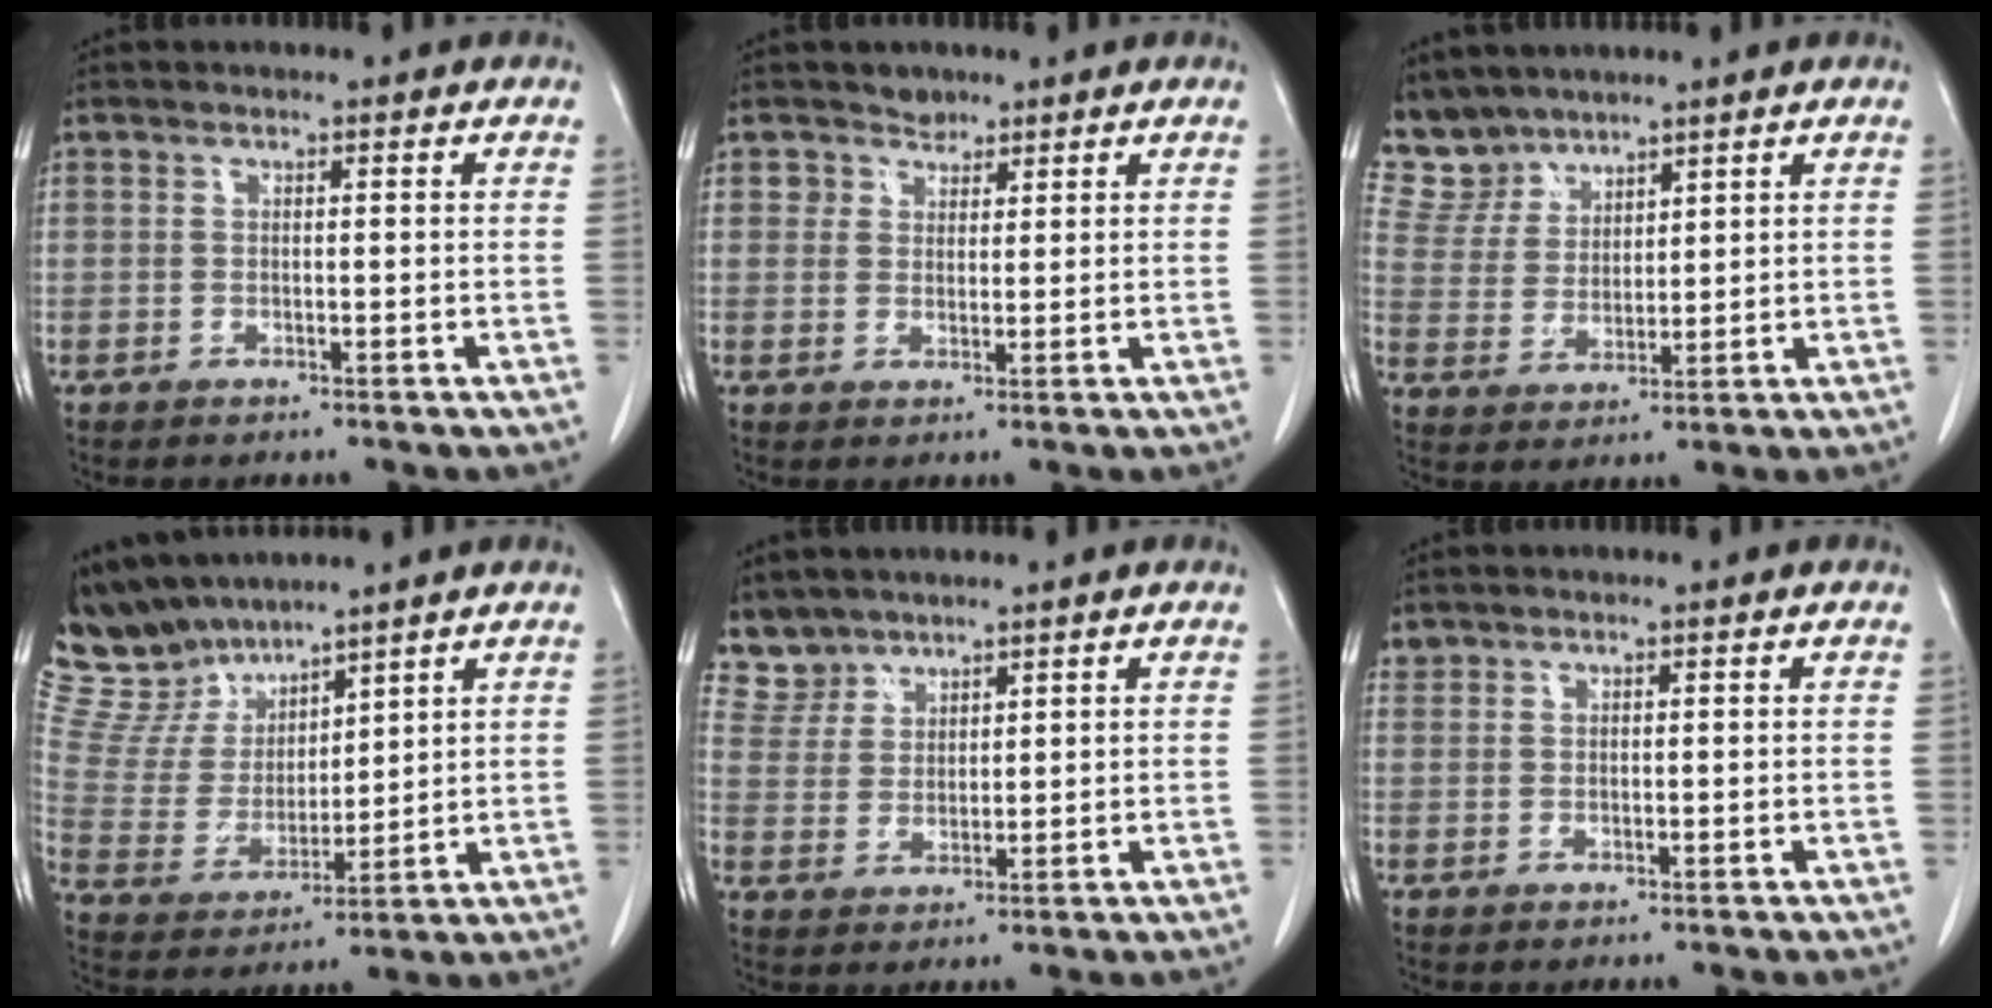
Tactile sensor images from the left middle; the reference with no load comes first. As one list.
[{"total": 2.2, "force": [1.6, 1.4, -0.3], "torque": [0.012, 0.001, 0.022]}, {"total": 6.0, "force": [5.7, 2.1, -0.2], "torque": [-0.006, 0.008, 0.131]}, {"total": 10.4, "force": [9.7, 3.4, 1.8], "torque": [-0.057, 0.015, 0.207]}, {"total": 4.8, "force": [4.4, 1.7, -0.6], "torque": [0.010, 0.006, 0.100]}, {"total": 0.9, "force": [0.7, 0.4, -0.1], "torque": [0.003, 0.008, 0.015]}]